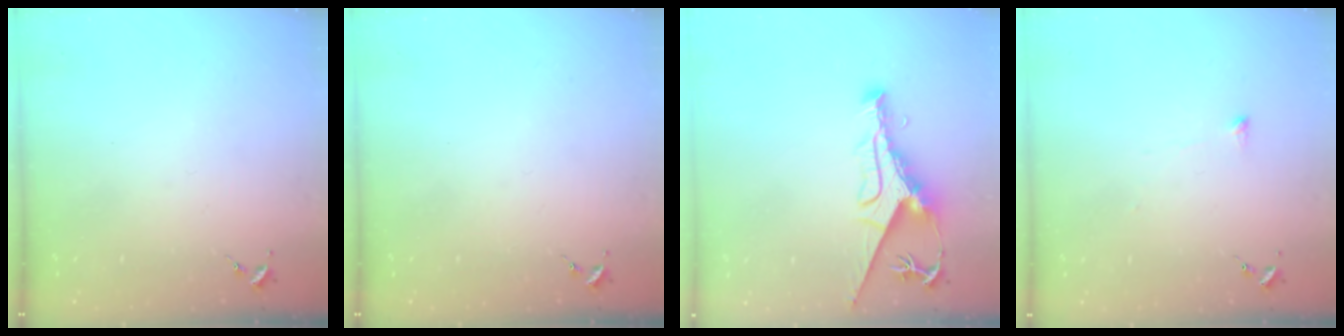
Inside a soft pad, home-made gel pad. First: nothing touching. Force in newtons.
{"total": 0.0}
{"total": 9.8, "press": 9.7, "slide": 1.4}
{"total": 2.7, "press": 2.6, "slide": 0.5}